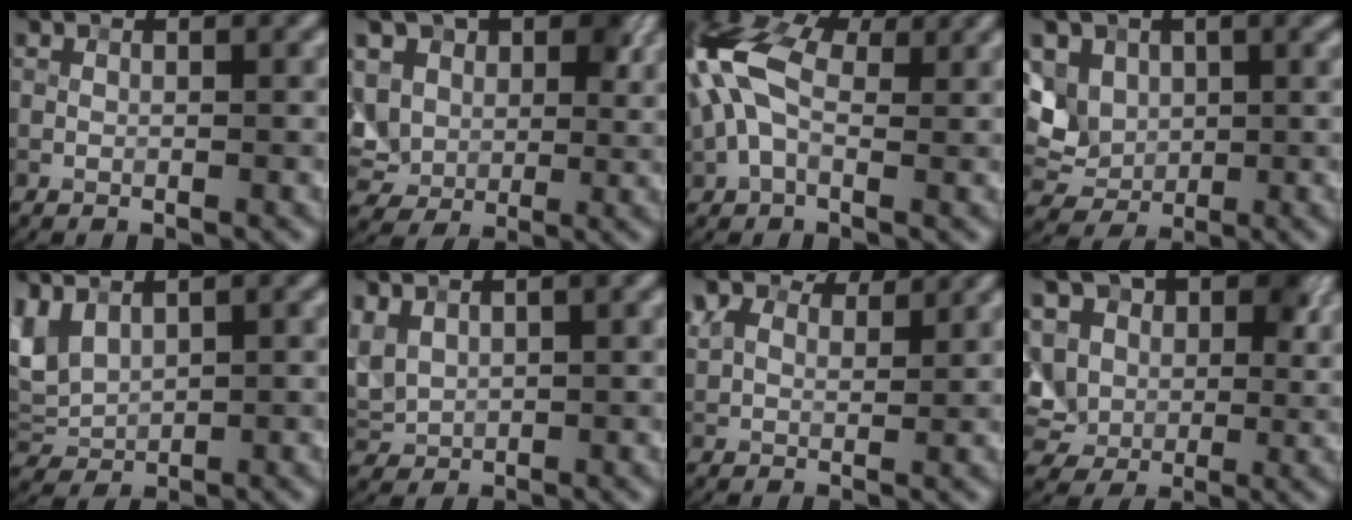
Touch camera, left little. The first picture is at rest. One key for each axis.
{"total": 9.7, "fx": 3.2, "fy": 7.3, "fz": 5.6, "tx": -0.117, "ty": 0.014, "tz": 0.045}
{"total": 9.4, "fx": 1.7, "fy": 5.8, "fz": 7.3, "tx": -0.176, "ty": 0.022, "tz": 0.011}
{"total": 5.8, "fx": 1.3, "fy": 4.9, "fz": 2.8, "tx": -0.062, "ty": 0.016, "tz": 0.012}
{"total": 3.3, "fx": 1.7, "fy": 2.0, "fz": 1.9, "tx": -0.049, "ty": 0.003, "tz": 0.039}
{"total": 3.3, "fx": 1.4, "fy": 2.2, "fz": 2.0, "tx": -0.051, "ty": 0.004, "tz": 0.030}
{"total": 6.3, "fx": 5.0, "fy": 2.9, "fz": 2.5, "tx": -0.077, "ty": 0.010, "tz": 0.092}
{"total": 11.2, "fx": 3.7, "fy": 8.2, "fz": 6.7, "tx": -0.131, "ty": 0.019, "tz": 0.054}